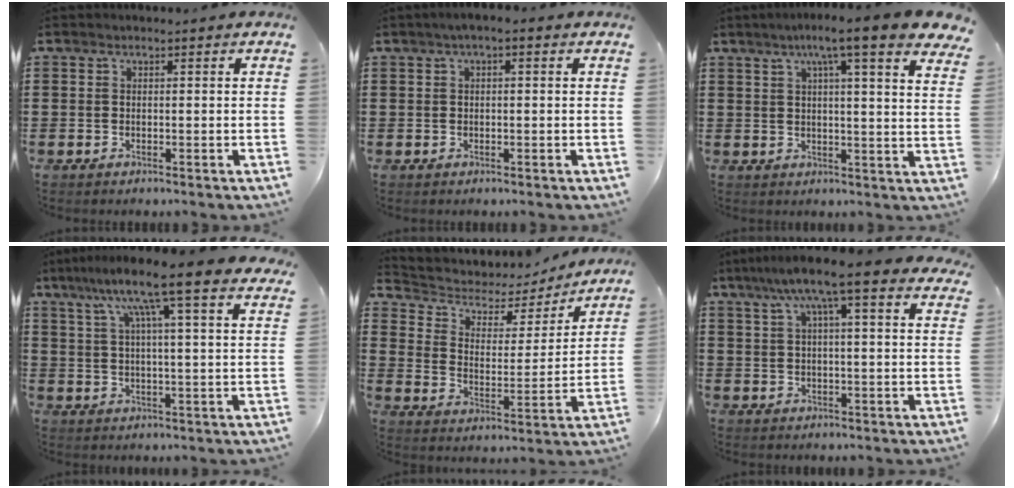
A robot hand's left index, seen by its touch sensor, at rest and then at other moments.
{"total": 1.2, "force": [-0.4, 0.4, 1.1], "torque": [-0.017, -0.001, -0.008]}
{"total": 7.4, "force": [5.1, -0.2, 5.4], "torque": [-0.107, -0.020, 0.078]}
{"total": 10.7, "force": [7.4, 0.2, 7.6], "torque": [-0.156, -0.028, 0.116]}
{"total": 4.3, "force": [3.2, 2.7, 1.3], "torque": [-0.051, -0.018, 0.047]}
{"total": 9.6, "force": [6.6, 1.1, 6.9], "torque": [-0.137, -0.014, 0.109]}